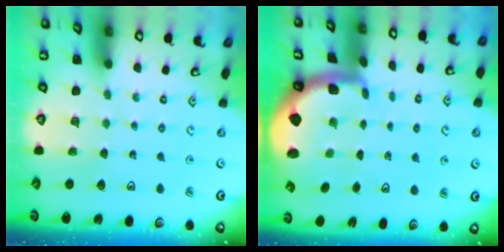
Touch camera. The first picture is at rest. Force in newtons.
{"total": 1.9, "press": 1.9, "slide": 0.4}